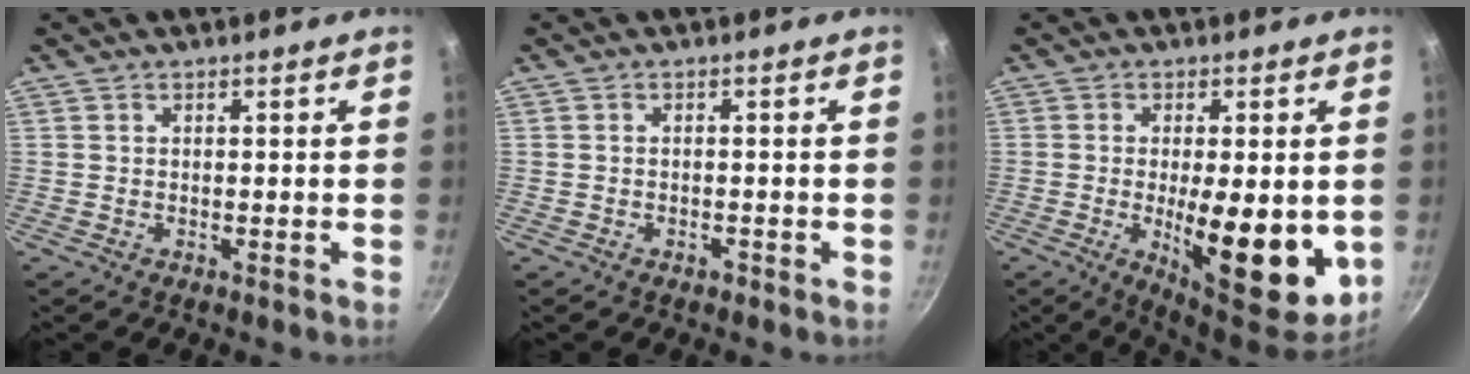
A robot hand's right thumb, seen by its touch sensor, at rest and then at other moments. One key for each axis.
{"total": 1.0, "fx": -0.7, "fy": 0.5, "fz": 0.4, "tx": -0.007, "ty": 0.008, "tz": -0.008}
{"total": 15.7, "fx": -2.3, "fy": 5.5, "fz": 14.5, "tx": -0.188, "ty": -0.009, "tz": -0.022}